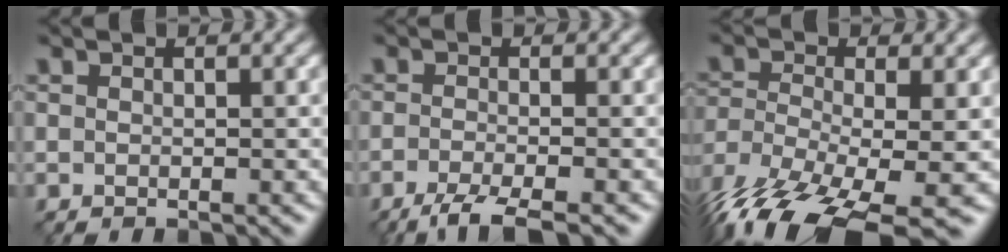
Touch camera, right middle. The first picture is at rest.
{"total": 3.7, "force": [-2.7, 0.6, 2.4], "torque": [-0.041, -0.003, -0.059]}
{"total": 12.1, "force": [-8.4, 3.9, 7.8], "torque": [-0.172, -0.024, -0.128]}